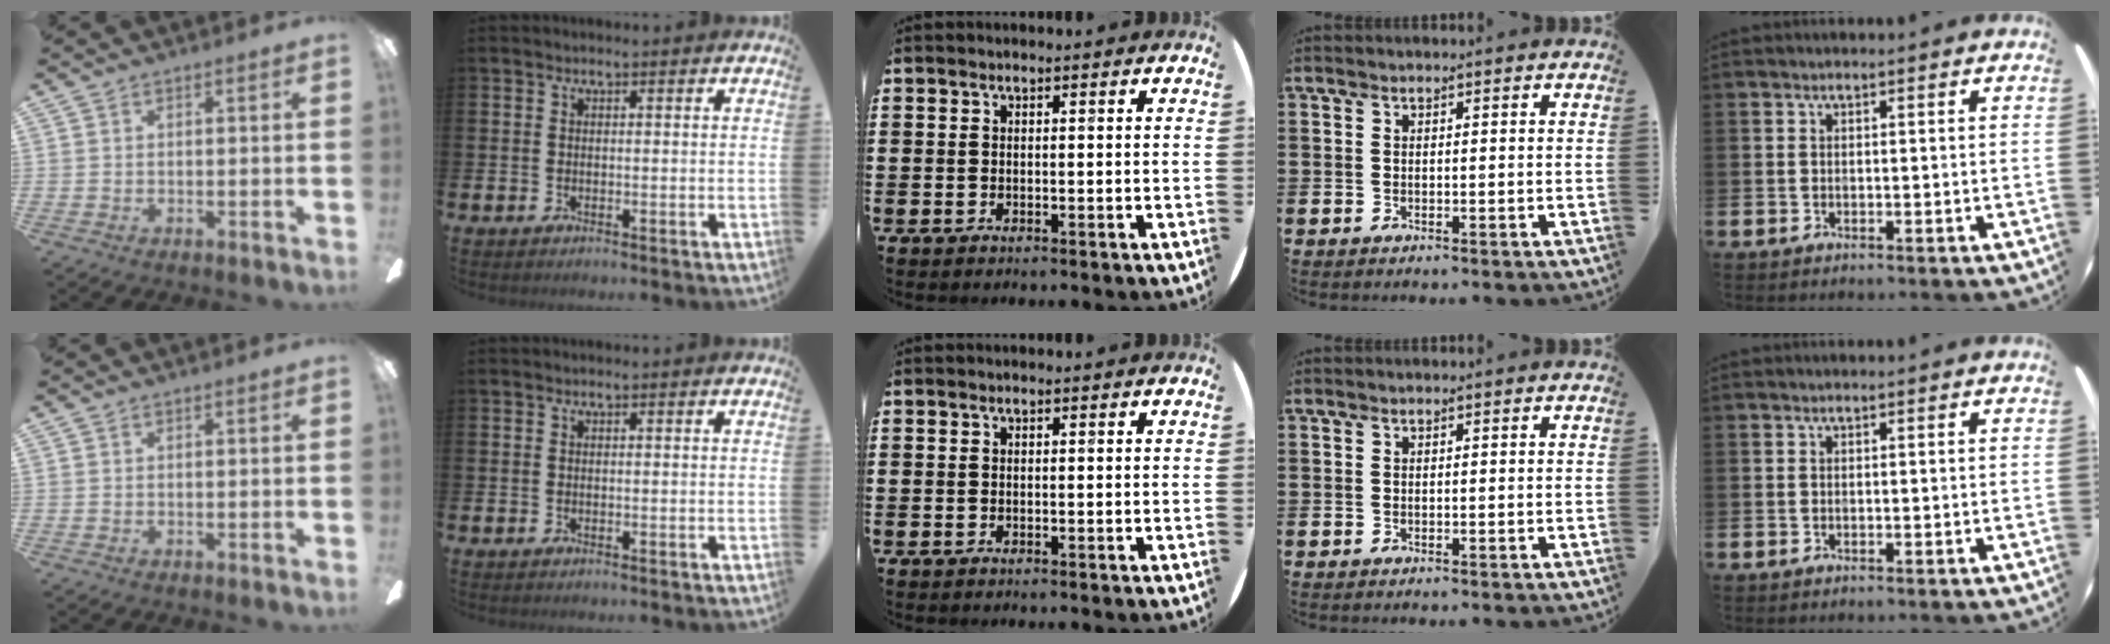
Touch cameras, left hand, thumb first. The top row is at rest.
{}